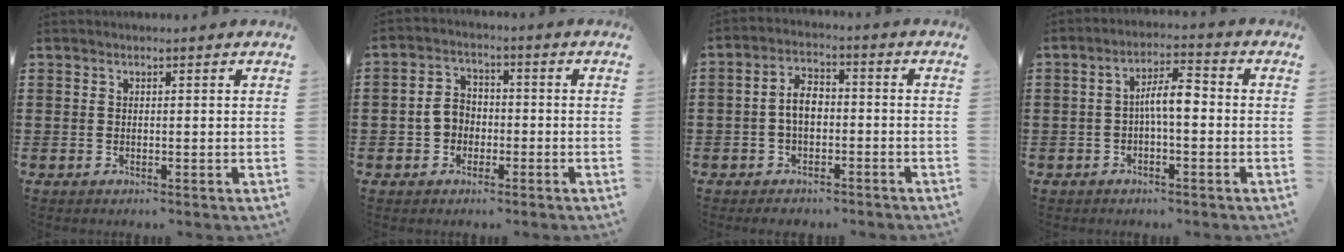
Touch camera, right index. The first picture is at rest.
{"total": 4.4, "force": [-1.5, 3.5, 2.2], "torque": [-0.056, 0.008, -0.032]}
{"total": 5.4, "force": [-1.8, 3.1, 4.0], "torque": [-0.086, 0.008, -0.037]}
{"total": 5.2, "force": [-0.4, 1.5, 4.9], "torque": [-0.091, 0.012, -0.011]}